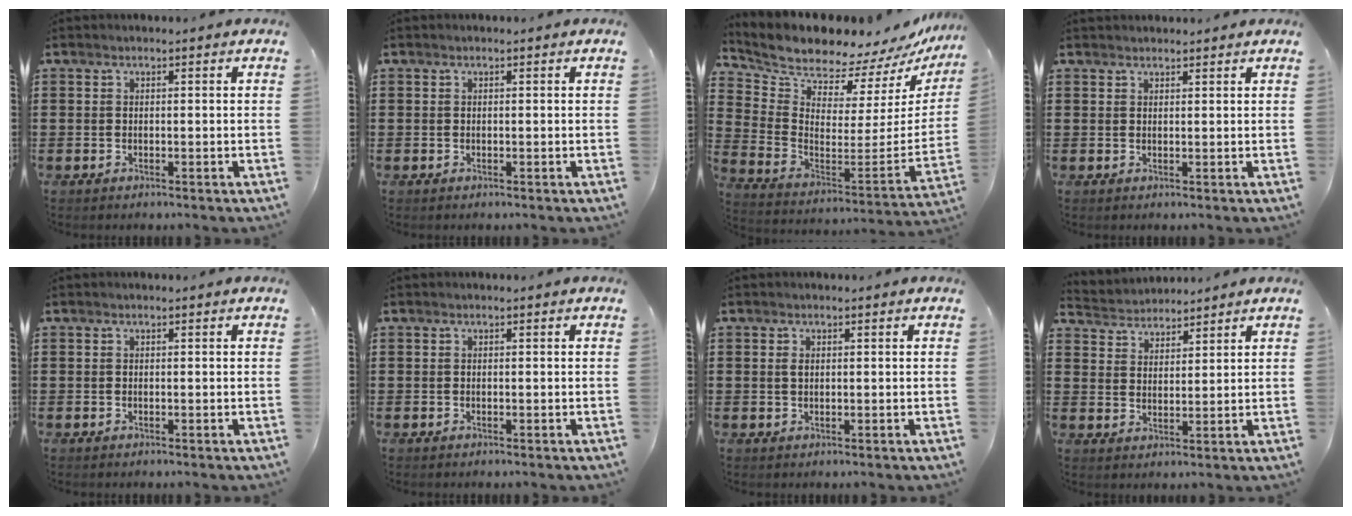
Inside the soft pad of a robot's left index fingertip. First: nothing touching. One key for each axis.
{"total": 0.0}
{"total": 8.0, "fx": 7.9, "fy": 1.3, "fz": 0.4, "tx": -0.058, "ty": -0.083, "tz": 0.132}
{"total": 1.3, "fx": 1.3, "fy": 0.2, "fz": 0.0, "tx": -0.002, "ty": 0.000, "tz": 0.025}
{"total": 0.0}
{"total": 0.0}
{"total": 1.0, "fx": 0.3, "fy": 0.6, "fz": 0.8, "tx": -0.018, "ty": 0.004, "tz": 0.005}
{"total": 3.5, "fx": 3.3, "fy": 0.9, "fz": -0.6, "tx": -0.006, "ty": -0.012, "tz": 0.060}